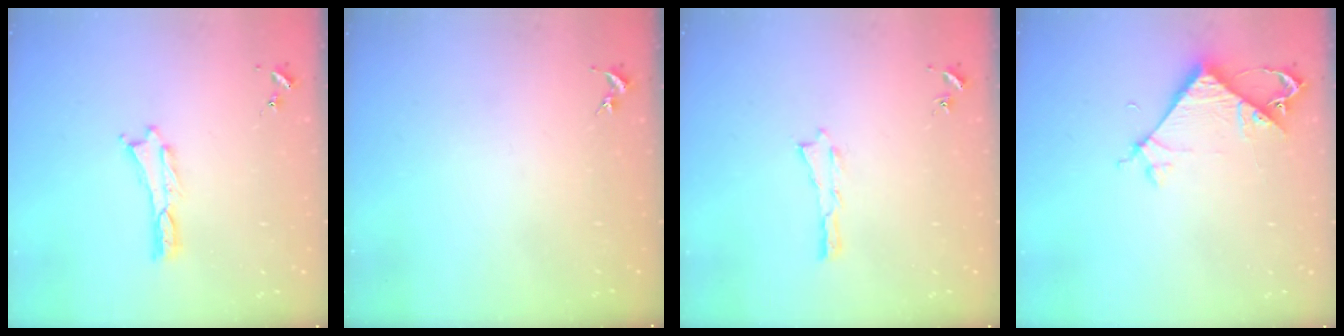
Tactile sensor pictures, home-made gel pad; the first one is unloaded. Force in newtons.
{"total": 0.0}
{"total": 0.0}
{"total": 6.6, "press": 6.6, "slide": 0.3}